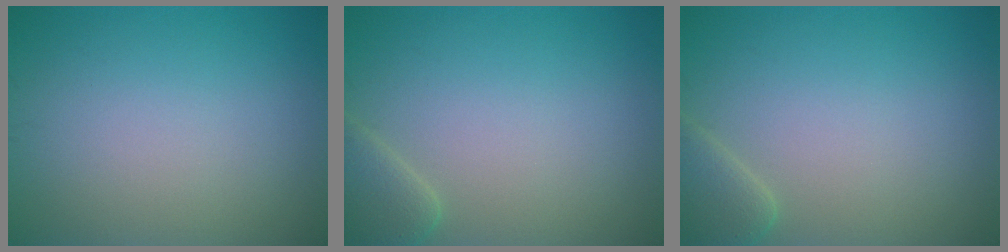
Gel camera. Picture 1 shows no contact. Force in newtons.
{"total": 2.6, "press": 2.6, "slide": 0.2}
{"total": 2.6, "press": 2.6, "slide": 0.2}